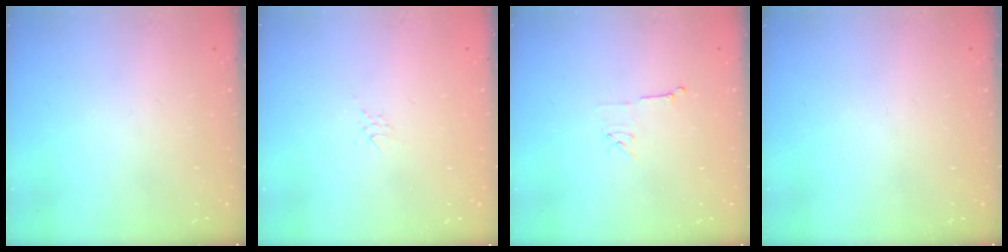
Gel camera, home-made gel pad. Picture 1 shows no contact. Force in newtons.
{"total": 2.2, "press": 2.2, "slide": 0.4}
{"total": 6.0, "press": 6.0, "slide": 0.5}
{"total": 0.0}